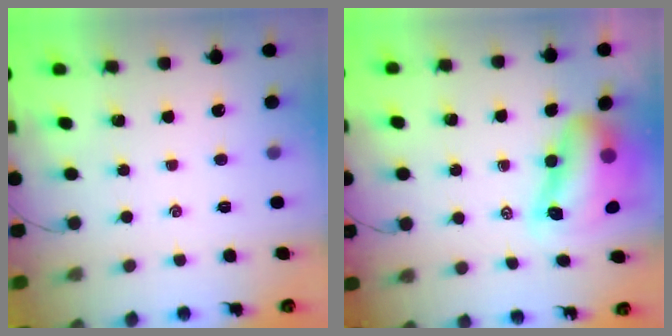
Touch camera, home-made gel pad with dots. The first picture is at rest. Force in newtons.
{"total": 11.4, "press": 11.0, "slide": 3.1}